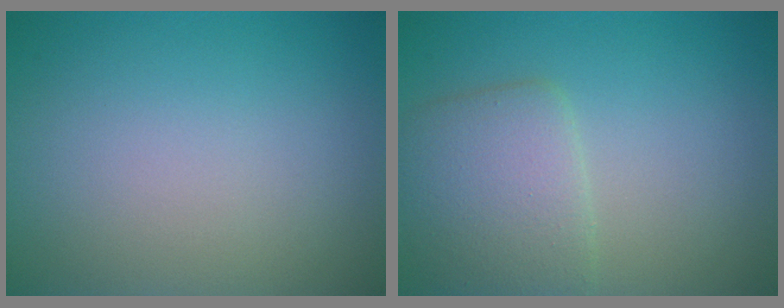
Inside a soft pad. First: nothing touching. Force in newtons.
{"total": 4.2, "press": 4.2, "slide": 0.1}